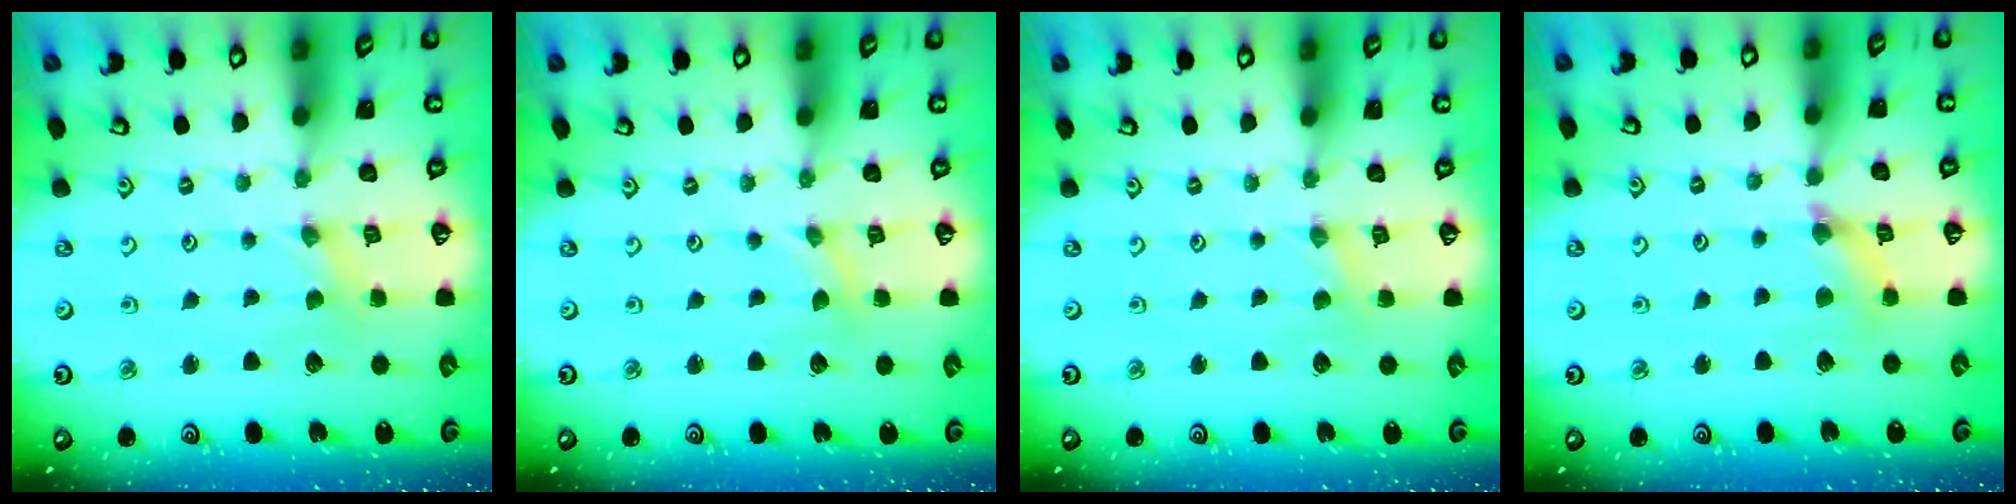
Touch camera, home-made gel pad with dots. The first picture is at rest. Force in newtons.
{"total": 0.0}
{"total": 0.8, "press": 0.8, "slide": 0.2}
{"total": 4.7, "press": 4.7, "slide": 0.5}